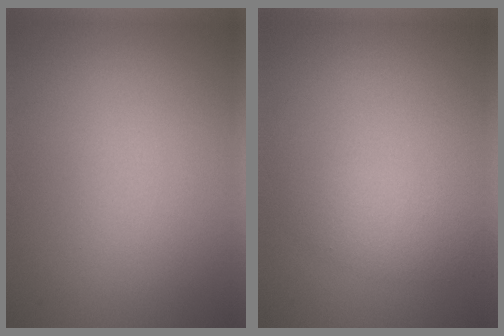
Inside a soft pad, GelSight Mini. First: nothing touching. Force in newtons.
{"total": 2.0, "press": 2.0, "slide": 0.1}